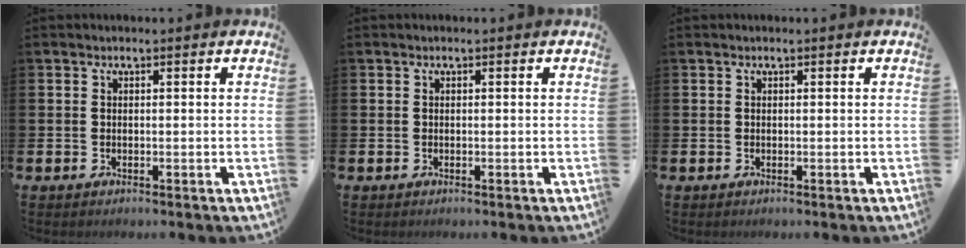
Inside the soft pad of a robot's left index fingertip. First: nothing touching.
{"total": 0.0}
{"total": 0.0}